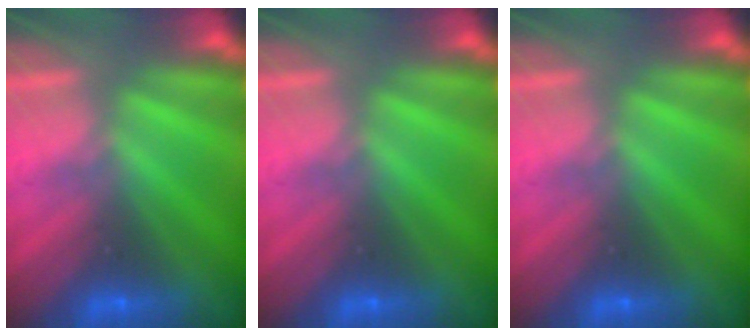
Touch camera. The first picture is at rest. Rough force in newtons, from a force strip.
{"total": 0.0}
{"total": 0.0}